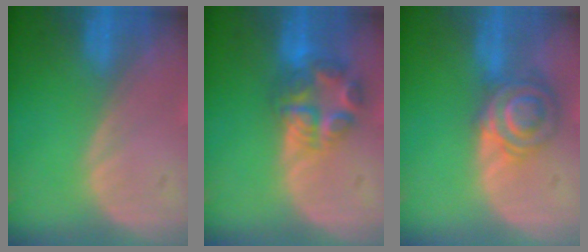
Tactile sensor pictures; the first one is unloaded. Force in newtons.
{"total": 6.9, "press": 6.5, "slide": 2.2}
{"total": 7.1, "press": 6.0, "slide": 3.8}